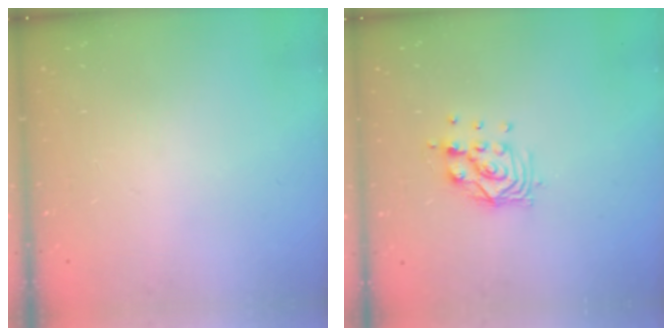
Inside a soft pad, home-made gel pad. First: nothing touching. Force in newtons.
{"total": 9.3, "press": 9.3, "slide": 0.9}